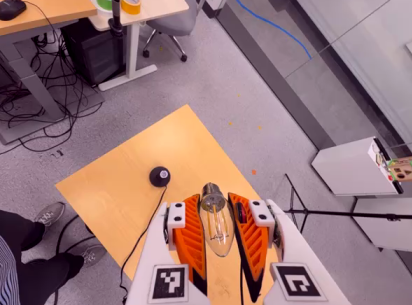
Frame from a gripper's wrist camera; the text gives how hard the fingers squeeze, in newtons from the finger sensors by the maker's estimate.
{"total": 23.9, "left": 25.7, "right": 22.1}